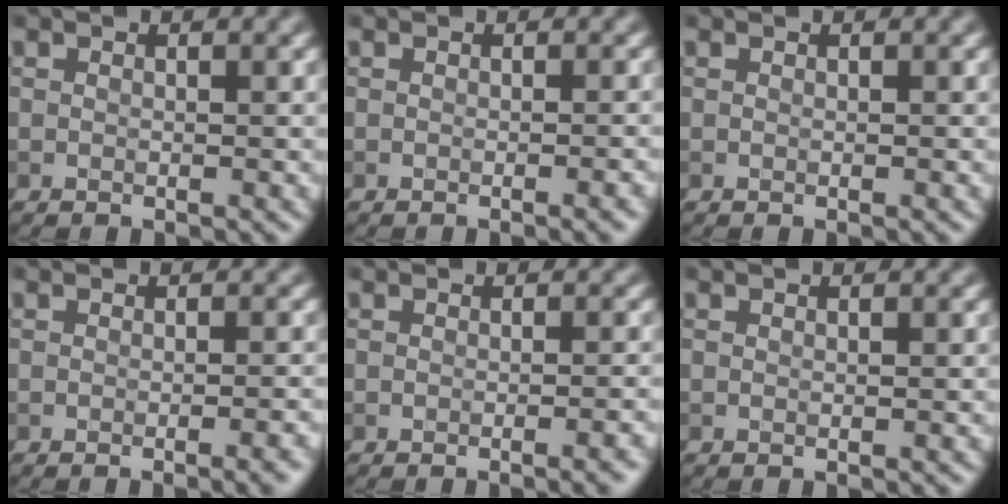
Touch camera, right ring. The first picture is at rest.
{"total": 1.5, "force": [-0.5, 0.4, 1.4], "torque": [-0.008, 0.001, -0.009]}
{"total": 0.0}
{"total": 2.8, "force": [-1.2, 0.9, 2.4], "torque": [-0.011, 0.005, -0.015]}
{"total": 2.2, "force": [-0.9, 0.6, 1.9], "torque": [-0.009, 0.003, -0.013]}
{"total": 0.0}